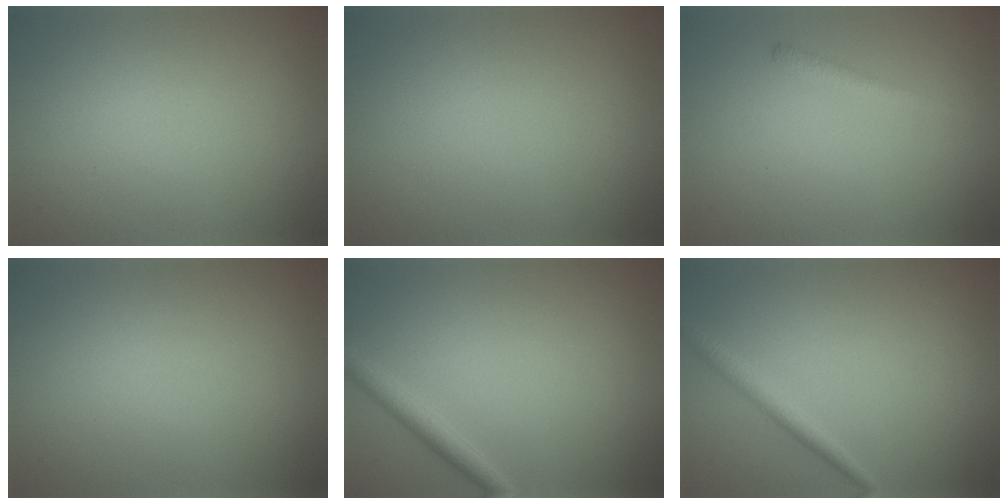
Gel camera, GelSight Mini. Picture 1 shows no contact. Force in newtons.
{"total": 0.0}
{"total": 1.1, "press": 1.1, "slide": 0.0}
{"total": 0.0}
{"total": 1.8, "press": 1.8, "slide": 0.0}
{"total": 1.6, "press": 1.6, "slide": 0.1}